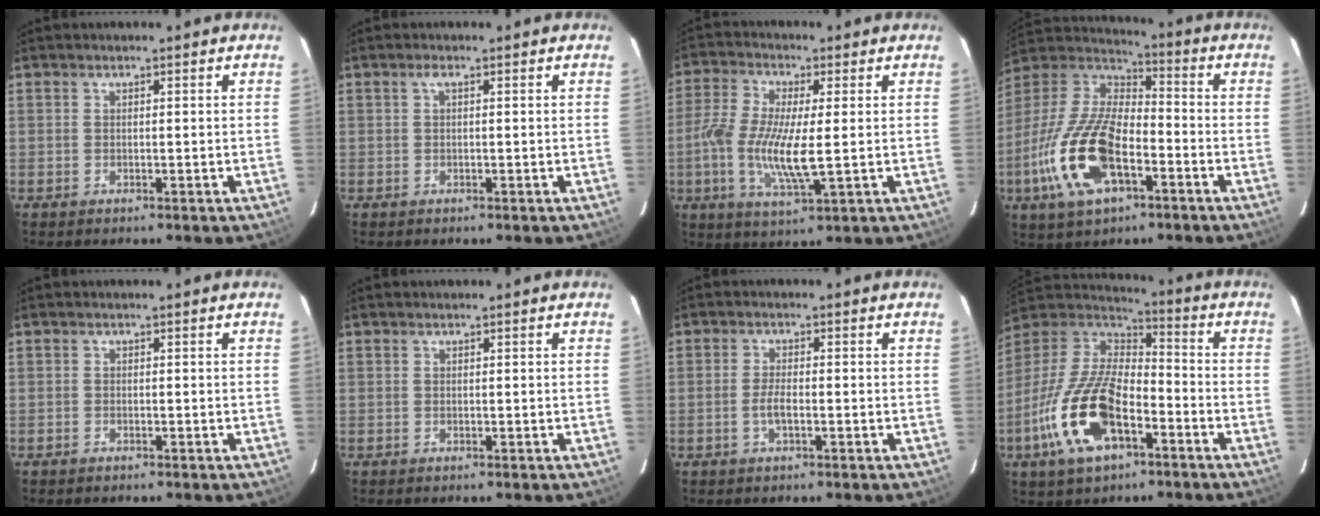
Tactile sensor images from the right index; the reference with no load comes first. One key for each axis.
{"total": 0.9, "fx": 0.3, "fy": 0.1, "fz": 0.9, "tx": -0.015, "ty": 0.005, "tz": 0.003}
{"total": 11.2, "fx": -1.1, "fy": 2.6, "fz": 10.9, "tx": -0.223, "ty": -0.008, "tz": -0.026}
{"total": 20.0, "fx": -7.7, "fy": 9.4, "fz": 16.0, "tx": -0.344, "ty": -0.019, "tz": -0.146}
{"total": 0.7, "fx": -0.6, "fy": 0.4, "fz": 0.1, "tx": -0.003, "ty": 0.001, "tz": -0.010}
{"total": 0.0}
{"total": 2.8, "fx": -1.0, "fy": 0.8, "fz": 2.5, "tx": -0.054, "ty": 0.001, "tz": -0.020}
{"total": 20.1, "fx": -8.7, "fy": 9.6, "fz": 15.4, "tx": -0.326, "ty": -0.022, "tz": -0.162}